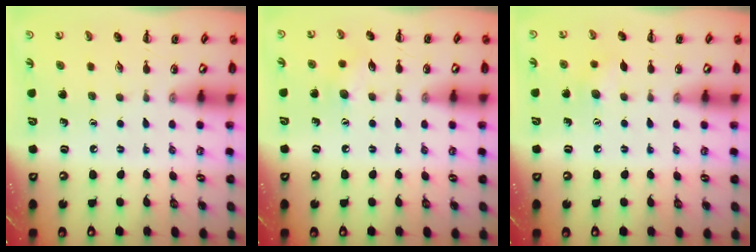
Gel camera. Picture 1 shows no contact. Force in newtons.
{"total": 6.3, "press": 6.1, "slide": 1.5}
{"total": 7.6, "press": 7.3, "slide": 2.0}